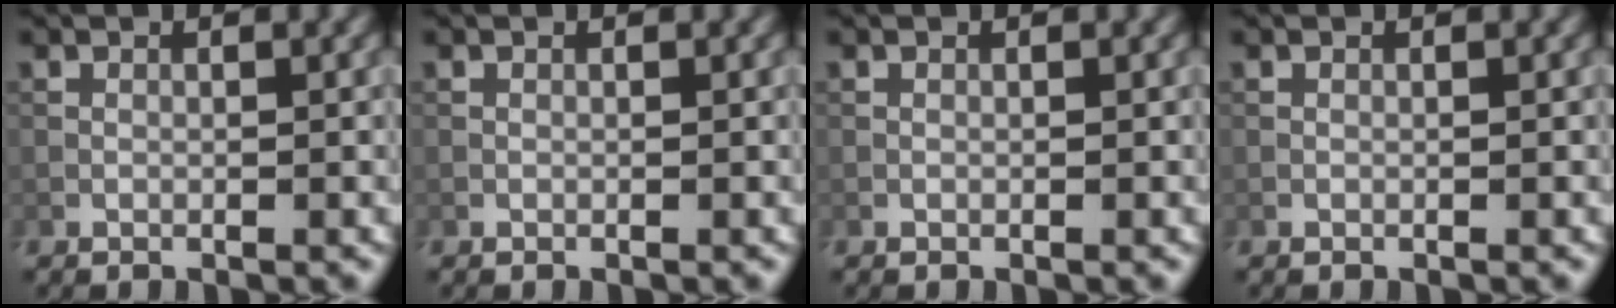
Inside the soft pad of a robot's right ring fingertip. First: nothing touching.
{"total": 0.0}
{"total": 0.0}
{"total": 0.0}